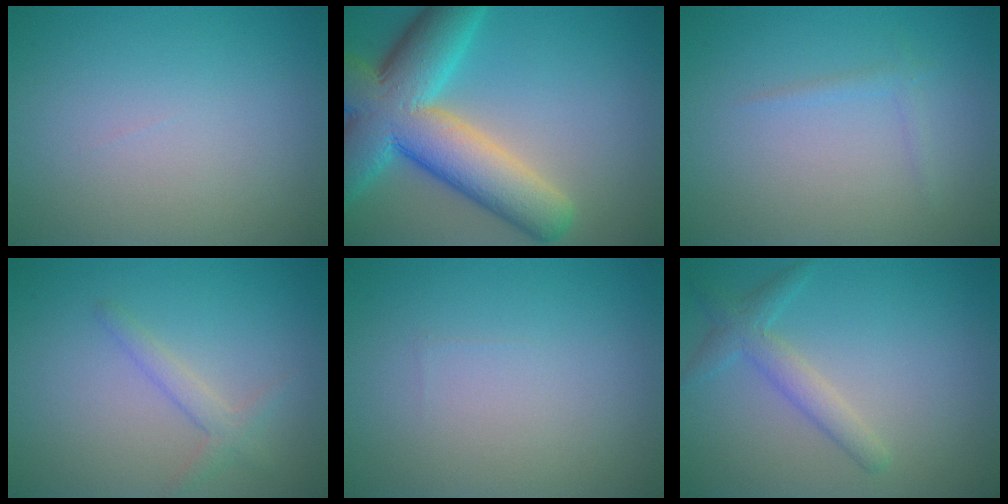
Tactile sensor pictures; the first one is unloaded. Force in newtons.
{"total": 11.9, "press": 11.9, "slide": 0.8}
{"total": 0.8, "press": 0.8, "slide": 0.0}
{"total": 1.7, "press": 1.7, "slide": 0.2}
{"total": 0.0}
{"total": 2.5, "press": 2.5, "slide": 0.2}